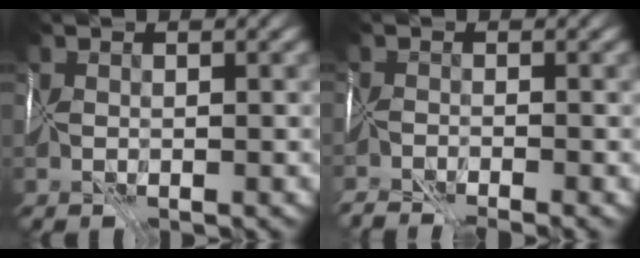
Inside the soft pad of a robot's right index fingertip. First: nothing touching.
{"total": 5.6, "force": [-5.0, 1.2, 2.2], "torque": [-0.035, -0.015, -0.073]}